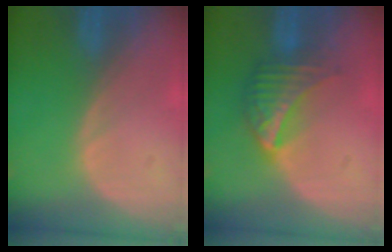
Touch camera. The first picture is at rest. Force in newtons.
{"total": 7.3, "press": 6.3, "slide": 3.5}